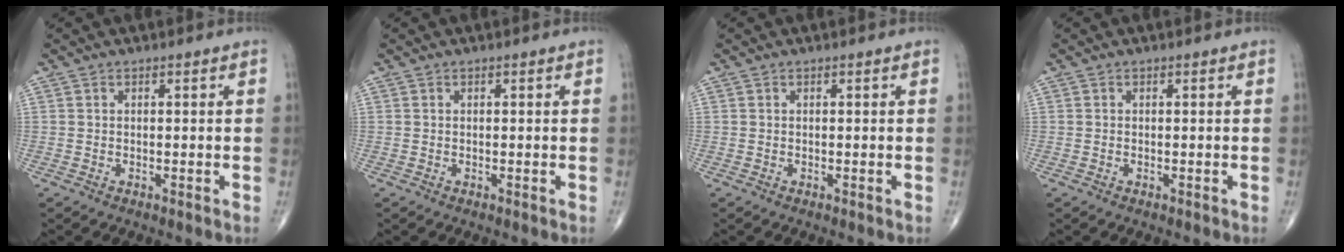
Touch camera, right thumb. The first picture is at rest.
{"total": 0.0}
{"total": 0.0}
{"total": 0.0}